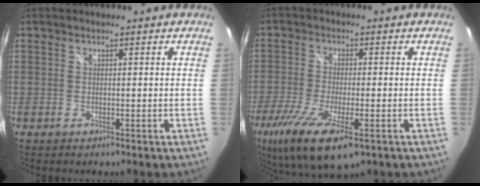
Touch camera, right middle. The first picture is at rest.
{"total": 15.0, "force": [-8.1, 4.7, 11.7], "torque": [-0.245, -0.062, -0.140]}